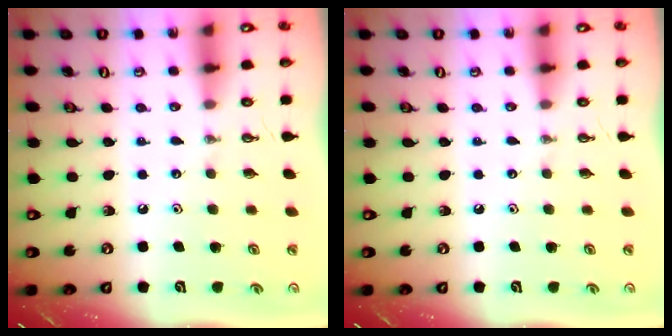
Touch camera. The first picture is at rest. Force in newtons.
{"total": 0.0}